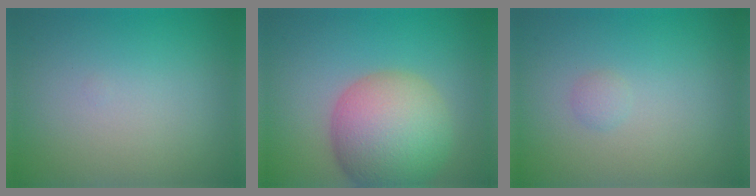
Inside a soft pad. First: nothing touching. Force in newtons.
{"total": 8.9, "press": 8.8, "slide": 0.5}
{"total": 0.6, "press": 0.6, "slide": 0.0}